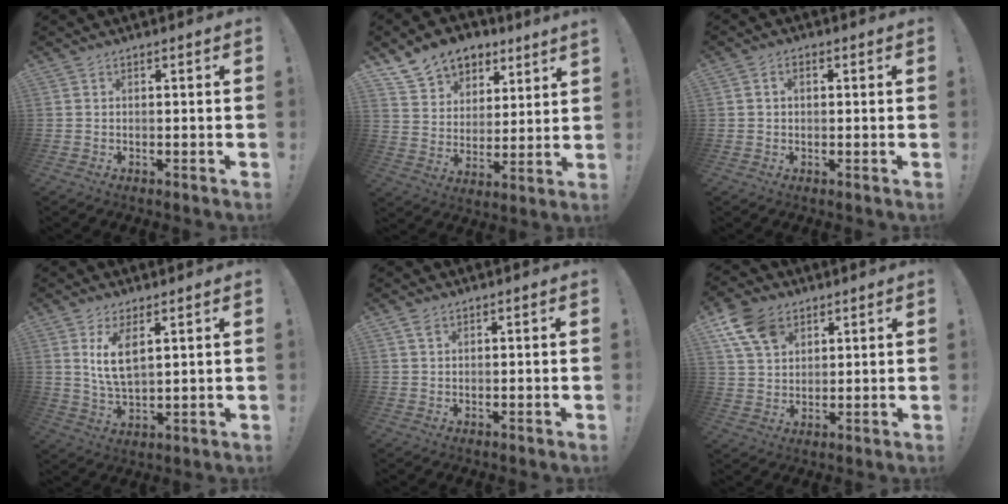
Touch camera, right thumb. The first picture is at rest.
{"total": 12.6, "force": [9.3, 7.8, 3.5], "torque": [-0.063, -0.063, 0.178]}
{"total": 1.8, "force": [0.1, 1.4, 1.2], "torque": [-0.023, 0.006, 0.000]}
{"total": 8.0, "force": [3.6, 3.3, 6.3], "torque": [-0.127, -0.016, 0.061]}
{"total": 2.0, "force": [1.3, 0.9, 1.2], "torque": [-0.024, -0.001, 0.025]}
{"total": 11.8, "force": [6.3, 7.8, 6.2], "torque": [-0.119, -0.020, 0.123]}